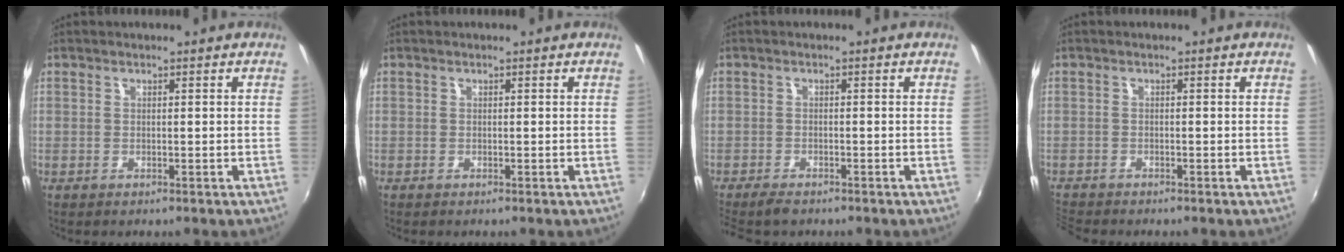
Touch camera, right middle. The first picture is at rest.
{"total": 0.0}
{"total": 4.0, "force": [-3.4, 1.0, 1.7], "torque": [-0.048, -0.018, -0.064]}
{"total": 3.2, "force": [-3.1, 0.5, 0.5], "torque": [-0.026, -0.016, -0.063]}